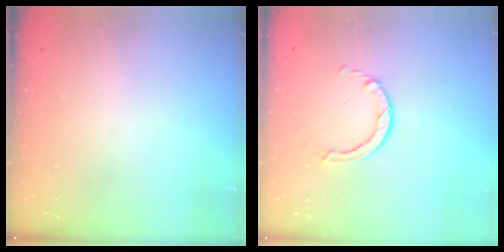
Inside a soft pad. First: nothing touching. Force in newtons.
{"total": 3.0, "press": 3.0, "slide": 0.4}